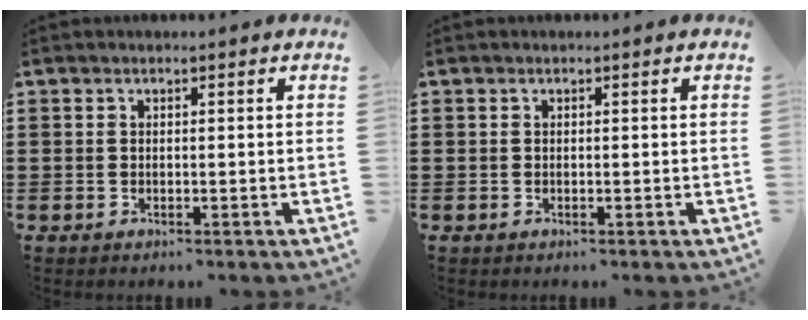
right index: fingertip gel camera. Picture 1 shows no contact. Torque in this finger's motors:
{"motor_torque": [0.00, 0.00, 0.00, 0.00]}